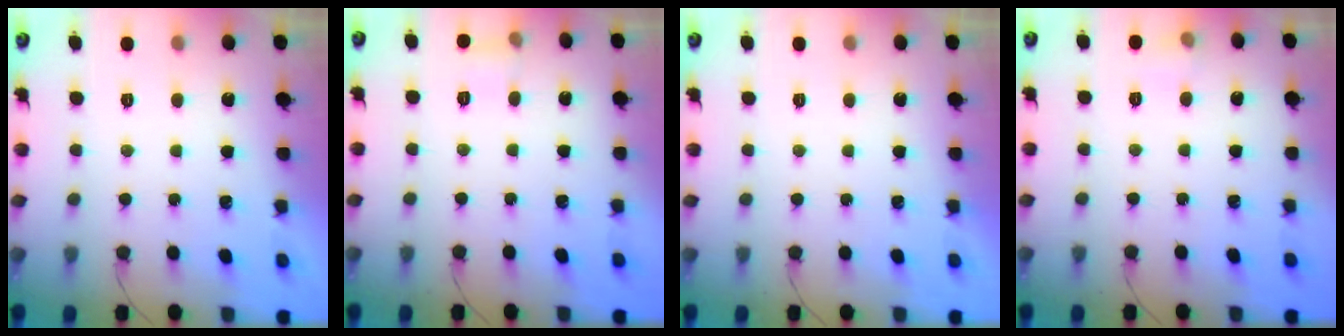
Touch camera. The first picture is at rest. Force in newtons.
{"total": 5.1, "press": 4.8, "slide": 1.7}
{"total": 0.0}
{"total": 4.6, "press": 4.4, "slide": 1.4}